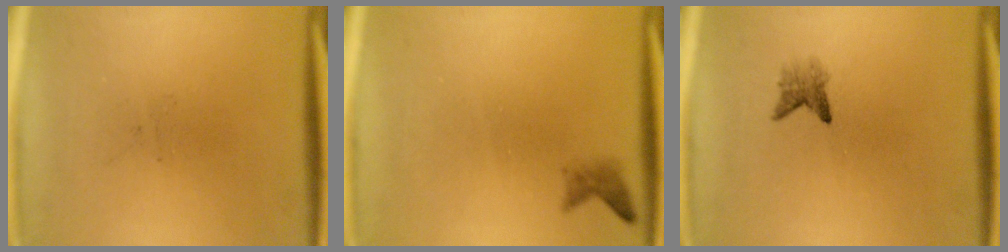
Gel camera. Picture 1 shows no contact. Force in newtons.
{"total": 1.3}
{"total": 1.8}